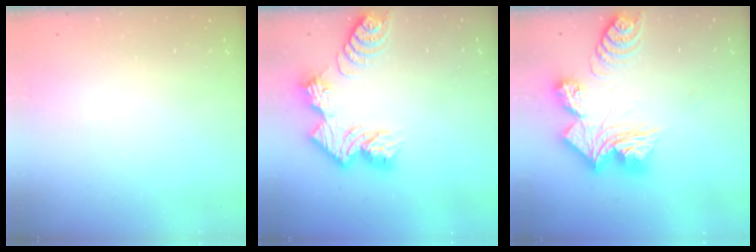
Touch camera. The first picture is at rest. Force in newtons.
{"total": 12.9, "press": 12.9, "slide": 1.0}
{"total": 19.1, "press": 19.0, "slide": 2.0}